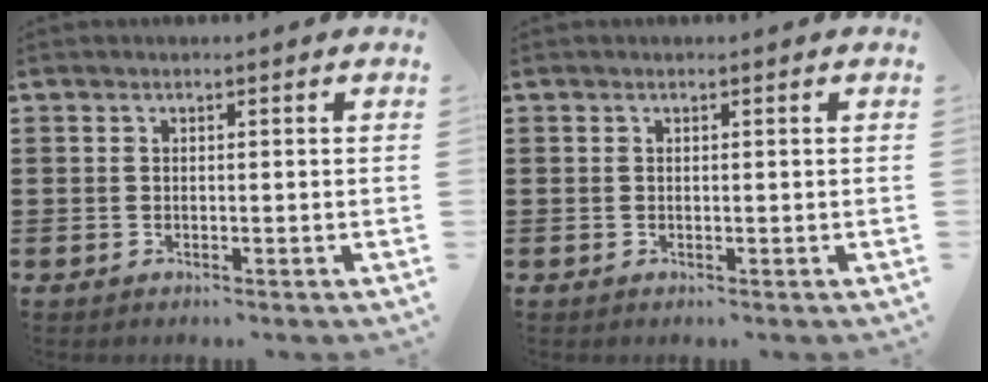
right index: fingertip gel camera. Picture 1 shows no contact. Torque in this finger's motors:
{"motor_torque": [0.00, 0.00, 0.00, 0.00]}